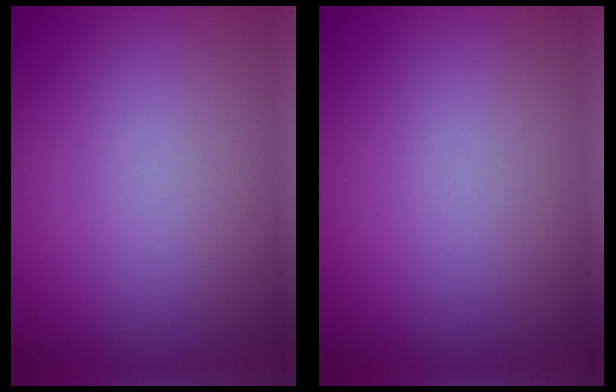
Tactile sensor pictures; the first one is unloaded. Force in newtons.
{"total": 0.0}